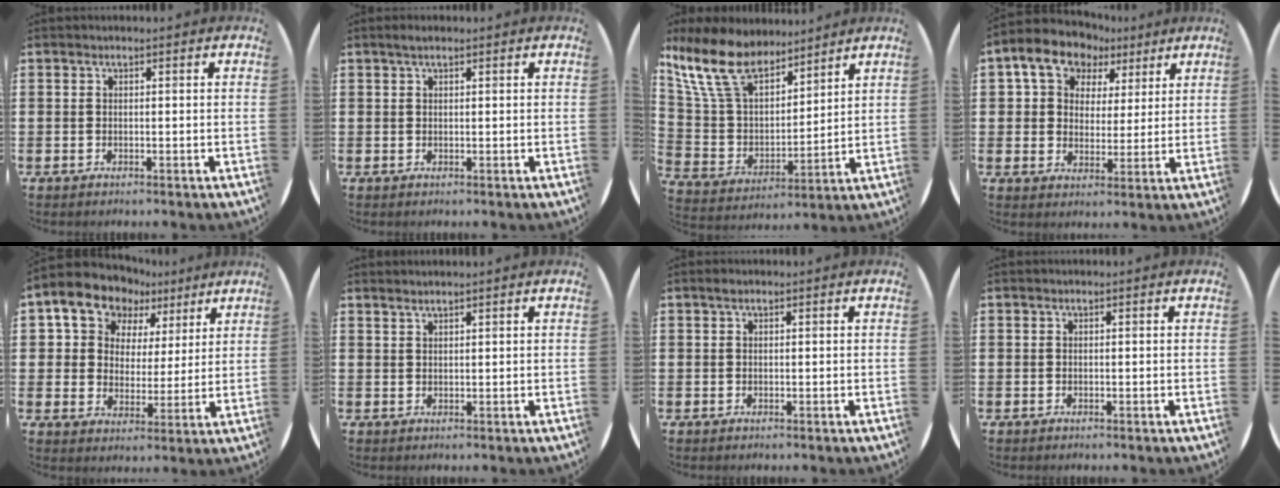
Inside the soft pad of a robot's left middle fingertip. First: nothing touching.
{"total": 1.0, "force": [0.7, 0.3, 0.6], "torque": [-0.011, 0.006, 0.011]}
{"total": 12.5, "force": [10.0, 5.0, 5.5], "torque": [-0.154, -0.038, 0.188]}
{"total": 8.2, "force": [5.4, 5.7, 2.2], "torque": [-0.063, -0.008, 0.097]}
{"total": 9.1, "force": [6.8, 5.9, 1.4], "torque": [-0.063, -0.032, 0.124]}
{"total": 1.1, "force": [1.0, -0.2, -0.2], "torque": [0.004, -0.002, 0.020]}
{"total": 0.6, "force": [0.4, 0.3, 0.3], "torque": [-0.006, 0.005, 0.006]}
{"total": 0.0}